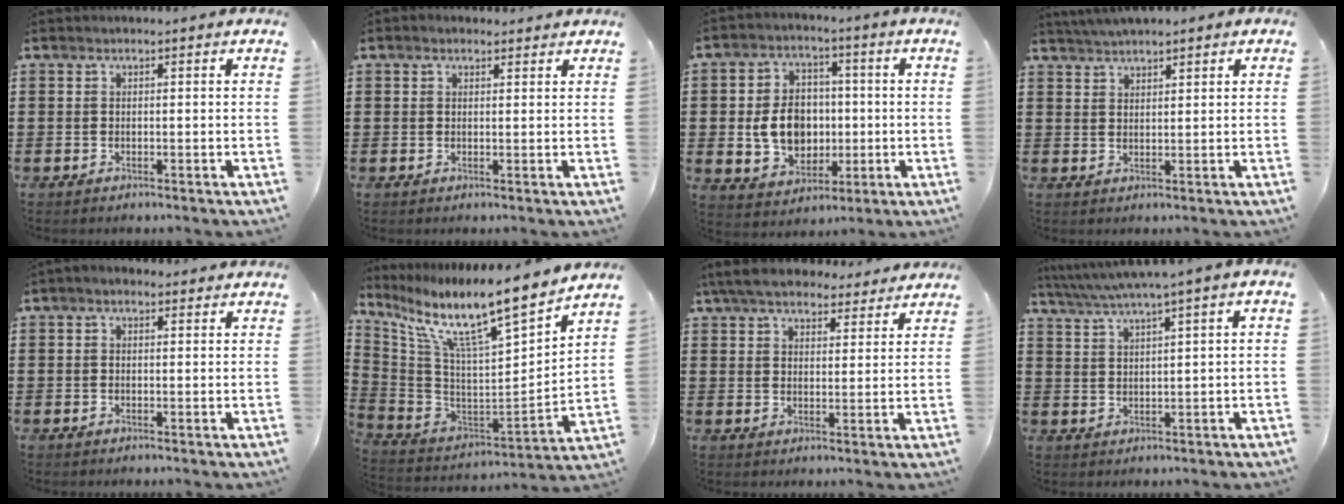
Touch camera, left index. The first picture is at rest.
{"total": 1.2, "force": [1.0, 0.5, 0.4], "torque": [-0.010, 0.005, 0.019]}
{"total": 8.8, "force": [-0.5, 7.2, 5.1], "torque": [-0.114, 0.010, -0.011]}
{"total": 2.4, "force": [2.3, 0.2, 0.7], "torque": [-0.018, 0.001, 0.045]}
{"total": 1.2, "force": [0.6, 0.7, 0.7], "torque": [-0.015, 0.007, 0.010]}
{"total": 11.7, "force": [9.2, 1.0, 7.1], "torque": [-0.156, -0.075, 0.144]}
{"total": 6.5, "force": [5.8, 1.8, 2.4], "torque": [-0.066, -0.011, 0.109]}
{"total": 3.3, "force": [2.1, -0.4, 2.6], "torque": [-0.056, -0.009, 0.032]}